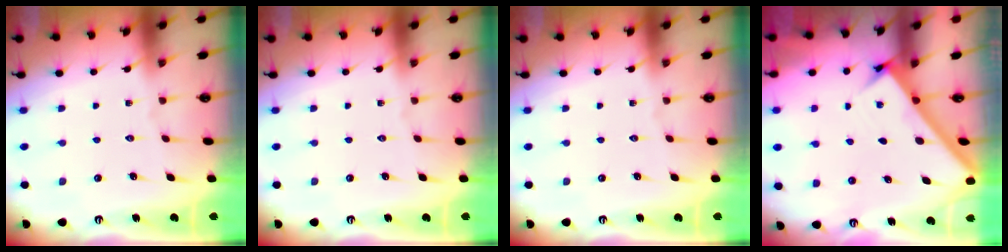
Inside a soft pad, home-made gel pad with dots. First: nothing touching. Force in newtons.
{"total": 0.0}
{"total": 0.0}
{"total": 2.4, "press": 2.4, "slide": 0.2}